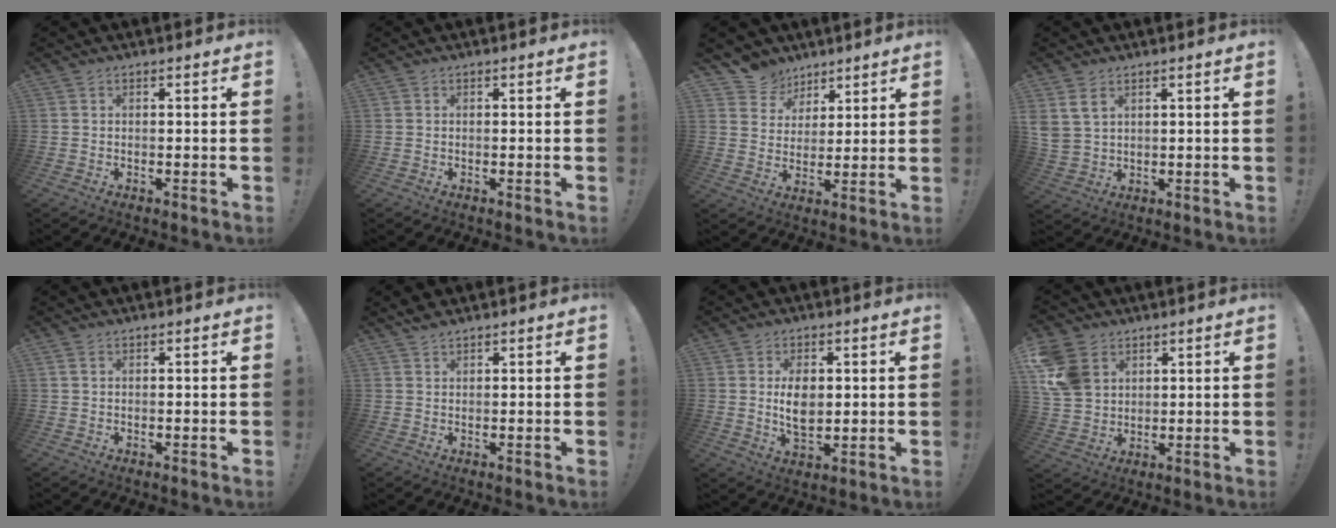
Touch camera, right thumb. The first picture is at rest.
{"total": 0.0}
{"total": 7.5, "force": [5.0, 5.6, 0.4], "torque": [-0.016, -0.043, 0.102]}
{"total": 6.1, "force": [3.4, 3.8, 3.4], "torque": [-0.062, -0.010, 0.068]}
{"total": 1.1, "force": [0.5, 0.6, 0.7], "torque": [-0.015, 0.003, 0.009]}
{"total": 1.6, "force": [1.3, 0.3, 0.7], "torque": [-0.012, -0.006, 0.025]}
{"total": 7.7, "force": [1.0, 4.8, 5.9], "torque": [-0.102, -0.007, 0.013]}
{"total": 11.8, "force": [5.1, 9.1, 5.4], "torque": [-0.105, -0.017, 0.106]}